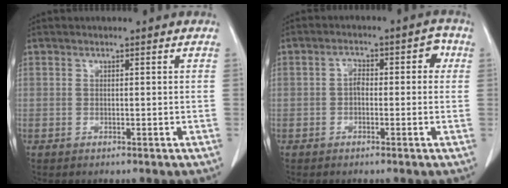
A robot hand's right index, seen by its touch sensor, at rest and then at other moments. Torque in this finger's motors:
{"motor_torque": [0.12, 0.07, 0.06, 0.01]}